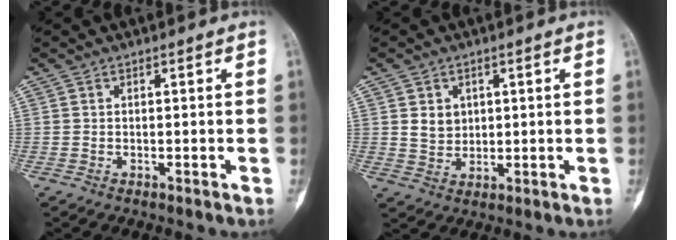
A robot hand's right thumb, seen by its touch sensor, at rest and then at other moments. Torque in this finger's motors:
{"motor_torque": [0.41, 0.33, 0.66, 0.22, 0.10]}